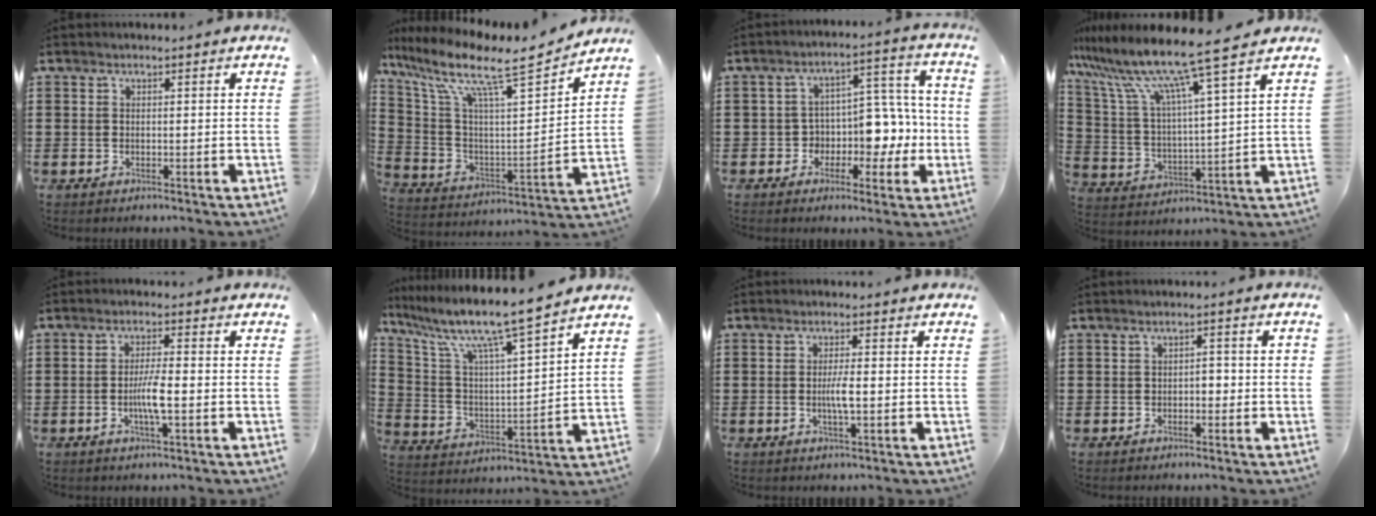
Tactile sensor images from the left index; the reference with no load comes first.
{"total": 12.2, "force": [8.9, 2.1, 8.0], "torque": [-0.190, -0.050, 0.142]}
{"total": 7.1, "force": [-0.9, 6.1, 3.5], "torque": [-0.065, -0.003, -0.016]}
{"total": 10.4, "force": [8.6, -0.6, 5.8], "torque": [-0.149, -0.062, 0.137]}
{"total": 4.8, "force": [-1.1, 0.6, 4.7], "torque": [-0.095, -0.003, -0.026]}
{"total": 10.1, "force": [8.3, 0.3, 5.6], "torque": [-0.144, -0.054, 0.134]}
{"total": 3.2, "force": [-0.4, 0.5, 3.2], "torque": [-0.064, -0.003, -0.010]}
{"total": 1.7, "force": [-1.0, 0.9, 1.1], "torque": [-0.025, 0.004, -0.023]}